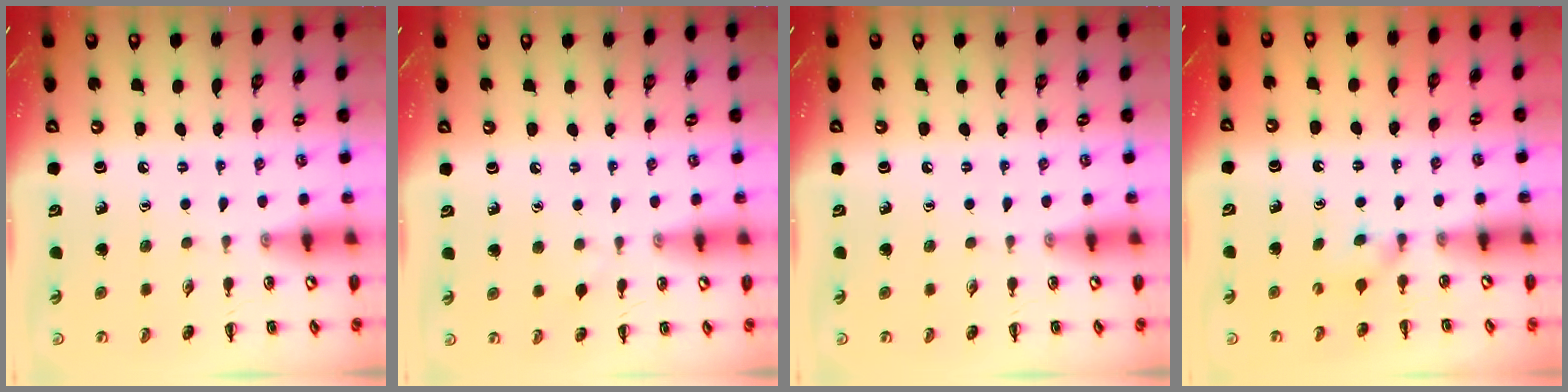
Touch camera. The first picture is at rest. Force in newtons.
{"total": 2.6, "press": 2.3, "slide": 1.1}
{"total": 0.0}
{"total": 2.4, "press": 2.1, "slide": 1.0}